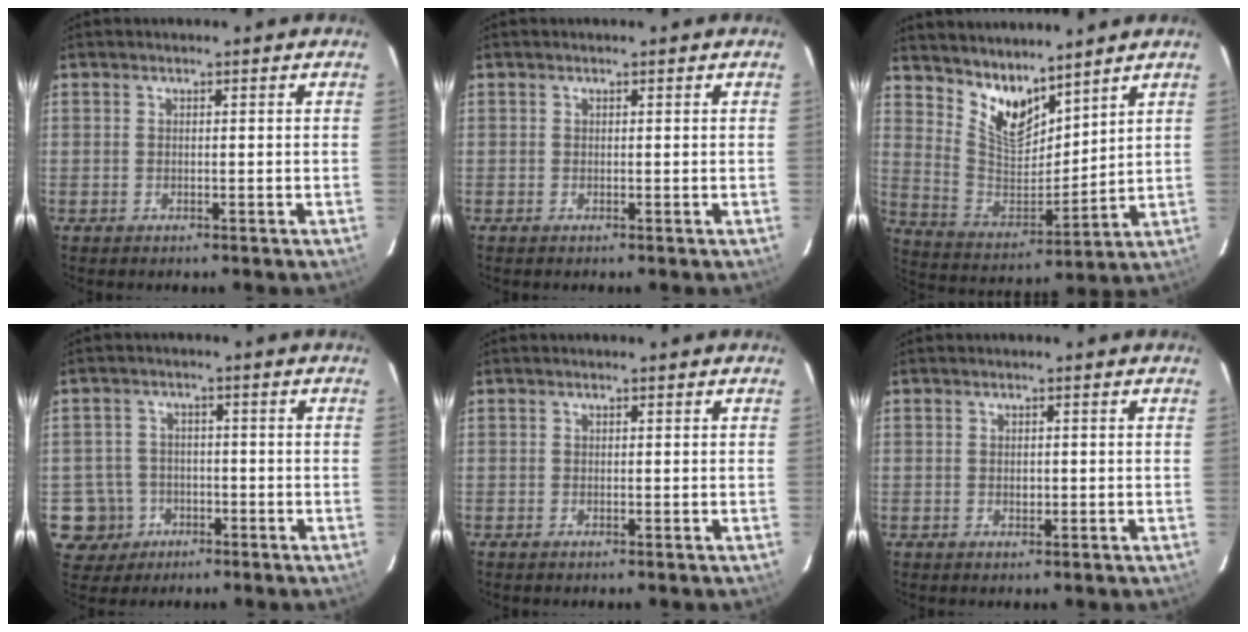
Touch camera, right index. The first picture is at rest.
{"total": 0.0}
{"total": 11.4, "force": [9.1, 4.7, 5.0], "torque": [-0.102, -0.006, 0.181]}
{"total": 6.6, "force": [-2.3, 6.2, 0.4], "torque": [-0.026, 0.024, -0.034]}
{"total": 0.0}
{"total": 1.0, "force": [-0.1, 0.8, 0.5], "torque": [-0.010, -0.001, 0.000]}